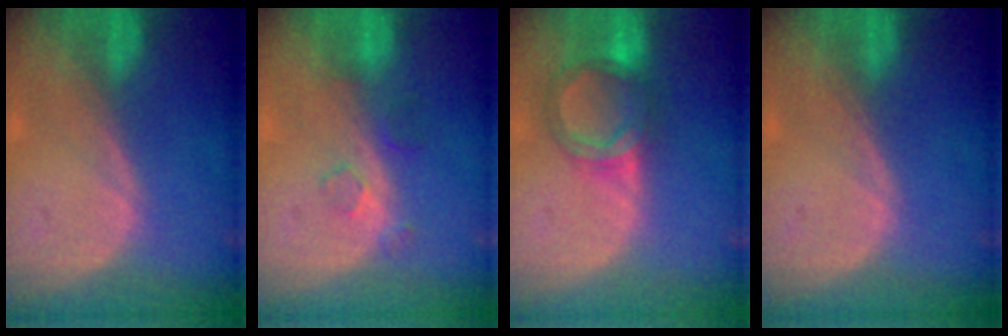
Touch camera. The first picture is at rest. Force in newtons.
{"total": 2.5, "press": 2.5, "slide": 0.3}
{"total": 5.6, "press": 5.6, "slide": 0.3}
{"total": 0.0}